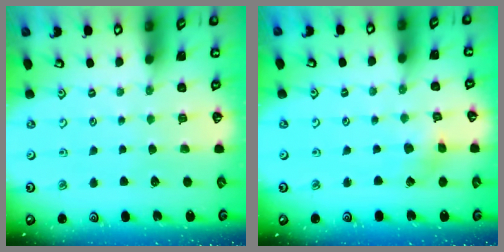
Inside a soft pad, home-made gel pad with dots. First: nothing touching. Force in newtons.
{"total": 2.9, "press": 2.9, "slide": 0.3}